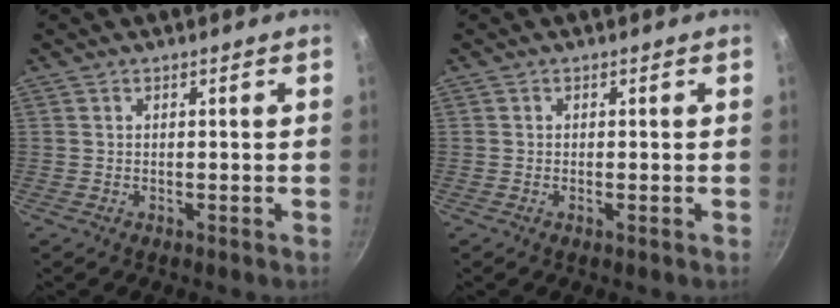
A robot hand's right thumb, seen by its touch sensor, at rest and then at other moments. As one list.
[{"total": 0.5, "force": [-0.2, 0.1, 0.5], "torque": [-0.011, 0.001, -0.006]}]